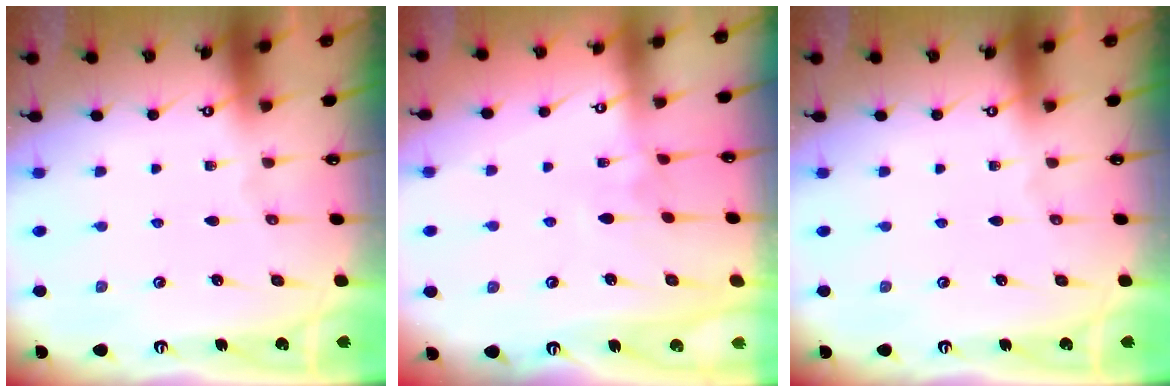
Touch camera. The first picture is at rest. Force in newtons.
{"total": 3.6, "press": 3.6, "slide": 0.2}
{"total": 0.0}